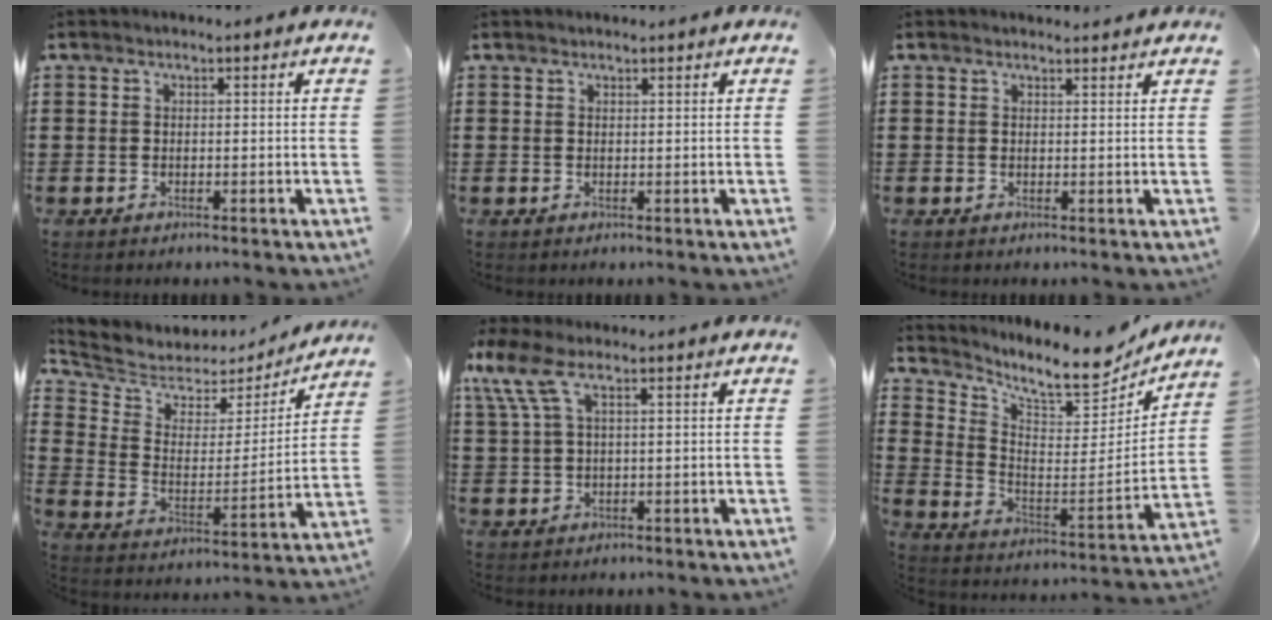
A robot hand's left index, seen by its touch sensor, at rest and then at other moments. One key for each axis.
{"total": 0.6, "fx": 0.6, "fy": 0.1, "fz": 0.0, "tx": -0.003, "ty": 0.000, "tz": 0.012}
{"total": 1.1, "fx": 1.0, "fy": 0.4, "fz": -0.1, "tx": -0.003, "ty": 0.000, "tz": 0.021}
{"total": 4.7, "fx": 4.1, "fy": 2.4, "fz": 0.1, "tx": -0.041, "ty": -0.034, "tz": 0.064}
{"total": 5.4, "fx": 2.1, "fy": 1.9, "fz": 4.6, "tx": -0.119, "ty": -0.001, "tz": 0.032}
{"total": 8.1, "fx": 7.1, "fy": 1.6, "fz": 3.6, "tx": -0.091, "ty": -0.061, "tz": 0.114}